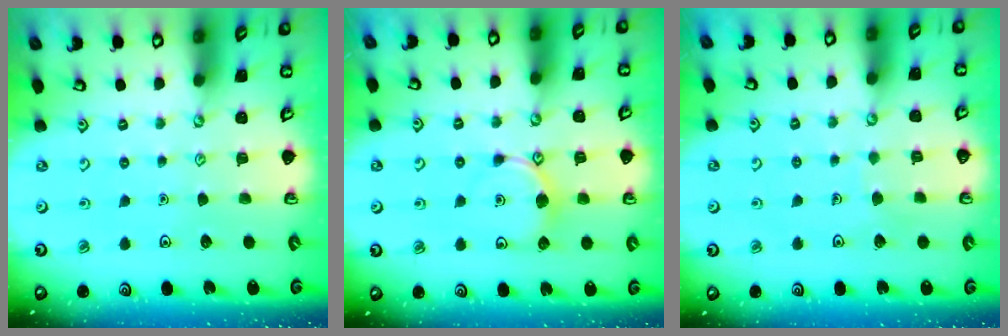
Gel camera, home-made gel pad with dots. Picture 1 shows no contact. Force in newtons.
{"total": 7.0, "press": 6.9, "slide": 0.8}
{"total": 1.8, "press": 1.8, "slide": 0.0}